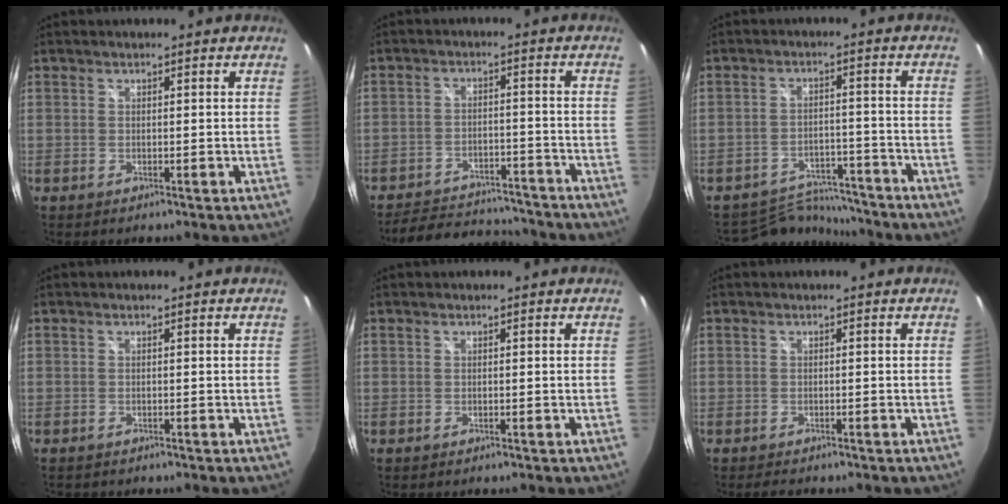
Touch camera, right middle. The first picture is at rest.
{"total": 15.1, "force": [-13.2, 5.3, 5.1], "torque": [-0.118, 0.021, -0.173]}
{"total": 9.7, "force": [-9.2, 2.7, 0.8], "torque": [-0.026, 0.015, -0.134]}
{"total": 0.8, "force": [-0.7, 0.3, 0.2], "torque": [-0.006, 0.000, -0.011]}
{"total": 0.0}
{"total": 1.8, "force": [-1.6, 0.5, 0.5], "torque": [-0.015, 0.000, -0.027]}